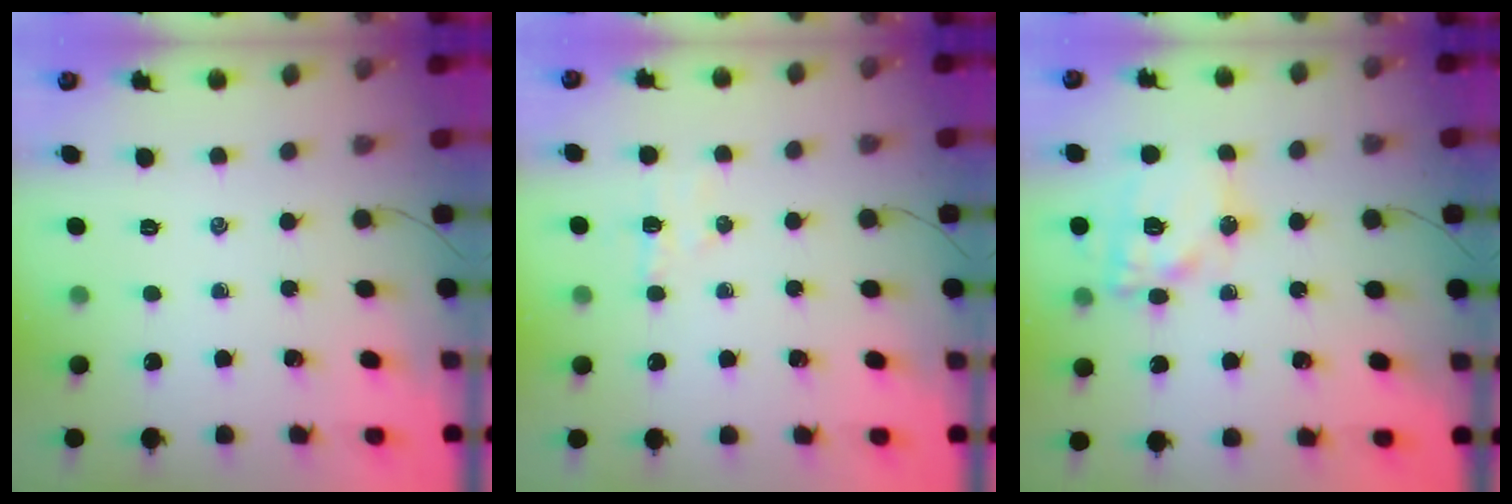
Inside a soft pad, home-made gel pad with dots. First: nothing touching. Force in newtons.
{"total": 4.5, "press": 4.4, "slide": 0.8}
{"total": 15.0, "press": 14.8, "slide": 2.6}